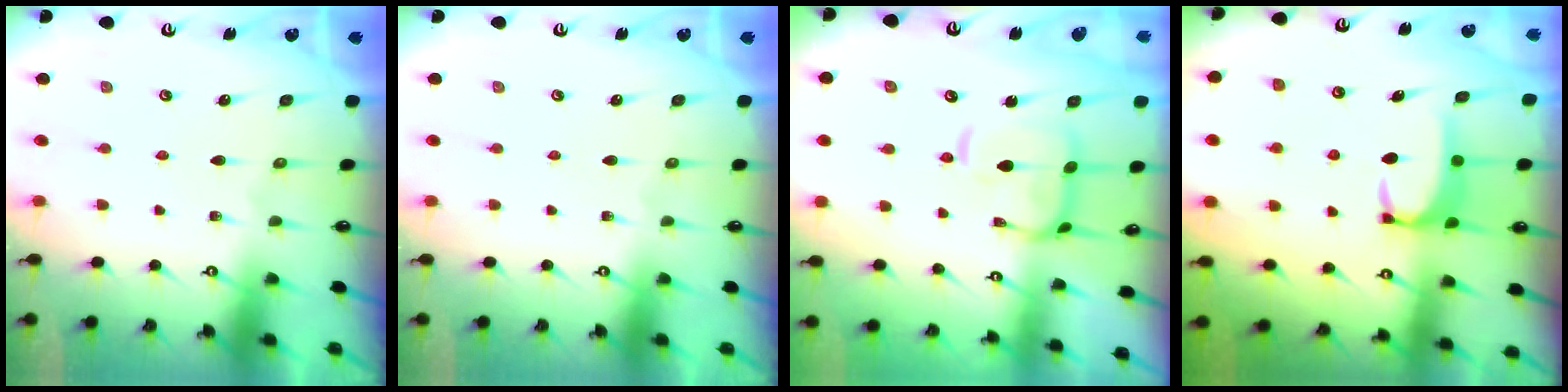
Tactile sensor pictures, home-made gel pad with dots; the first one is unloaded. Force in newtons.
{"total": 0.0}
{"total": 8.1, "press": 8.1, "slide": 1.0}
{"total": 2.7, "press": 2.7, "slide": 0.3}